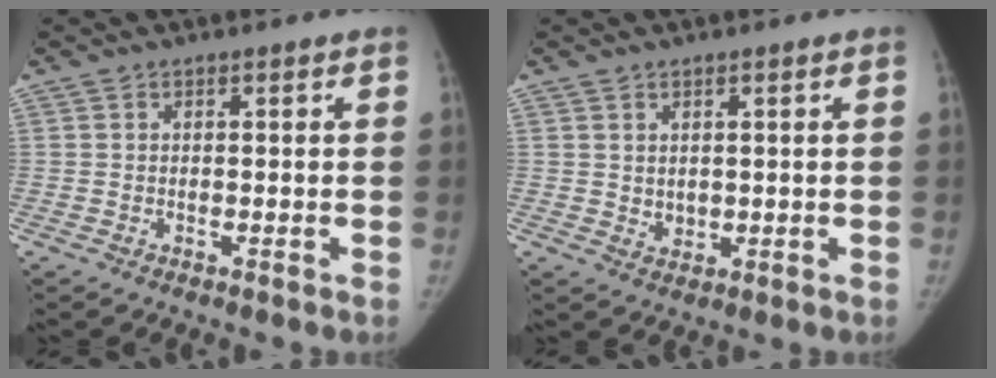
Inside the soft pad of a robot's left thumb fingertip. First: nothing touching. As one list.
[{"total": 2.3, "force": [1.0, 1.7, 1.2], "torque": [-0.014, -0.011, 0.026]}]